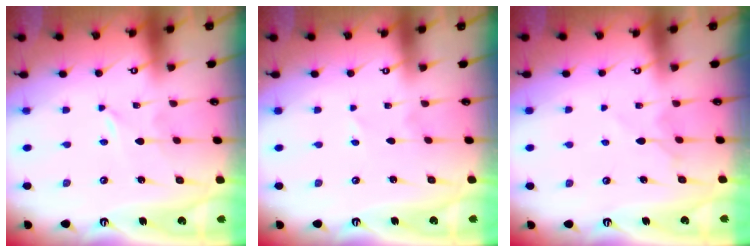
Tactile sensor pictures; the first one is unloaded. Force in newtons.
{"total": 2.5, "press": 2.5, "slide": 0.2}
{"total": 4.6, "press": 4.6, "slide": 0.6}